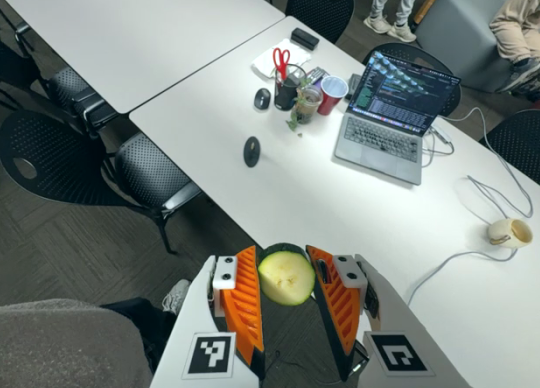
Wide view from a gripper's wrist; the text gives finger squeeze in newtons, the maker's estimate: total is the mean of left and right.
{"total": 8.6, "left": 7.9, "right": 9.3}